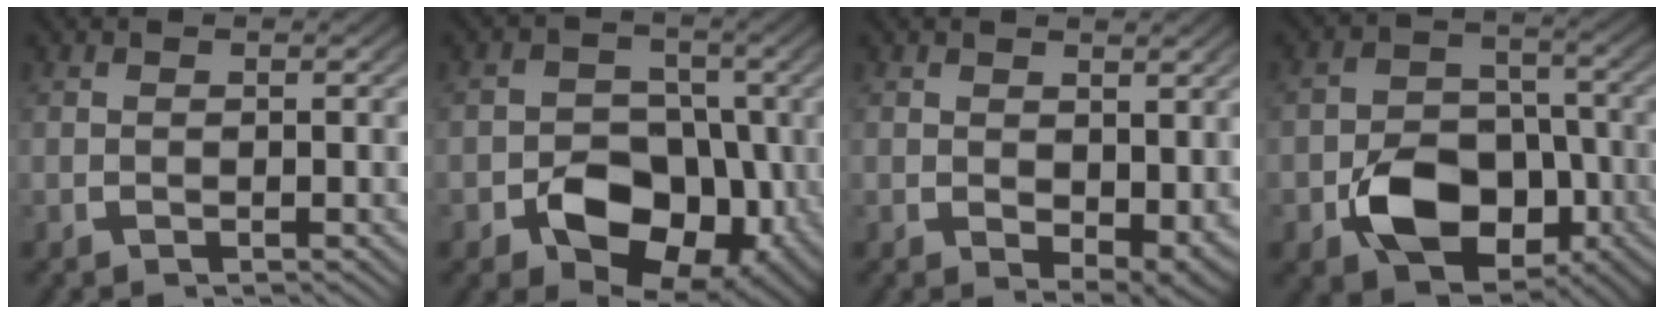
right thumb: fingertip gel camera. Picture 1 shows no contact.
{"total": 11.4, "force": [-2.7, 8.5, 7.1], "torque": [-0.110, -0.037, -0.036]}
{"total": 3.4, "force": [0.2, 2.2, 2.7], "torque": [-0.035, -0.024, 0.018]}
{"total": 11.1, "force": [-3.9, 7.7, 6.9], "torque": [-0.126, -0.044, -0.049]}